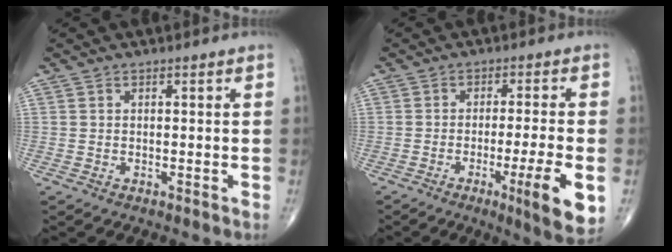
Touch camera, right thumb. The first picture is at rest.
{"total": 9.8, "force": [-3.1, 0.5, 9.3], "torque": [-0.139, -0.008, -0.046]}